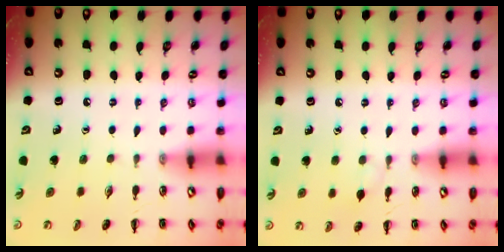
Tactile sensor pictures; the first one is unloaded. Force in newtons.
{"total": 4.0, "press": 3.7, "slide": 1.6}